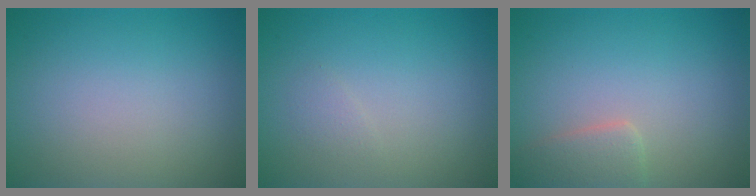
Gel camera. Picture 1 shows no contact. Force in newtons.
{"total": 0.7, "press": 0.7, "slide": 0.0}
{"total": 2.4, "press": 2.4, "slide": 0.1}